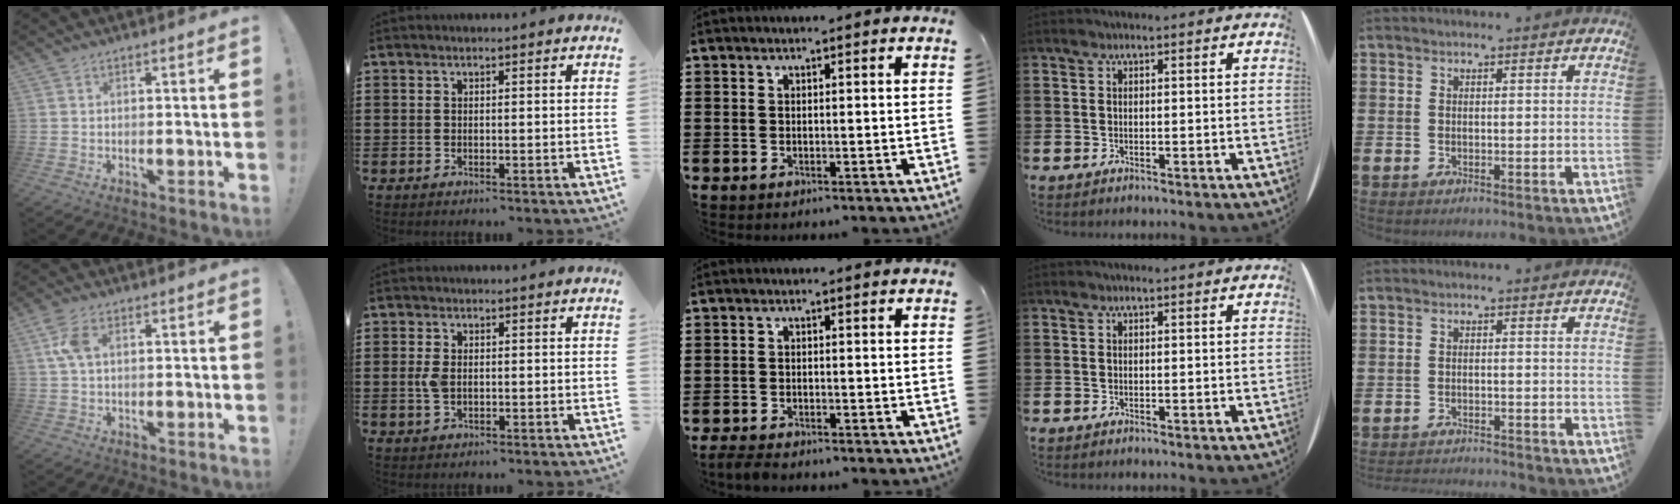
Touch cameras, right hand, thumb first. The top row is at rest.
{"thumb": {"total": 6.1, "force": [1.8, 3.2, 4.9], "torque": [-0.099, 0.001, 0.030]}, "index": {"total": 2.9, "force": [0.0, 1.7, 2.3], "torque": [-0.063, 0.001, -0.005]}, "middle": {"total": 1.6, "force": [-1.4, 0.2, 0.6], "torque": [-0.019, -0.002, -0.030]}, "little": {"total": 1.9, "force": [-1.9, -0.1, -0.1], "torque": [-0.004, 0.002, -0.040]}}